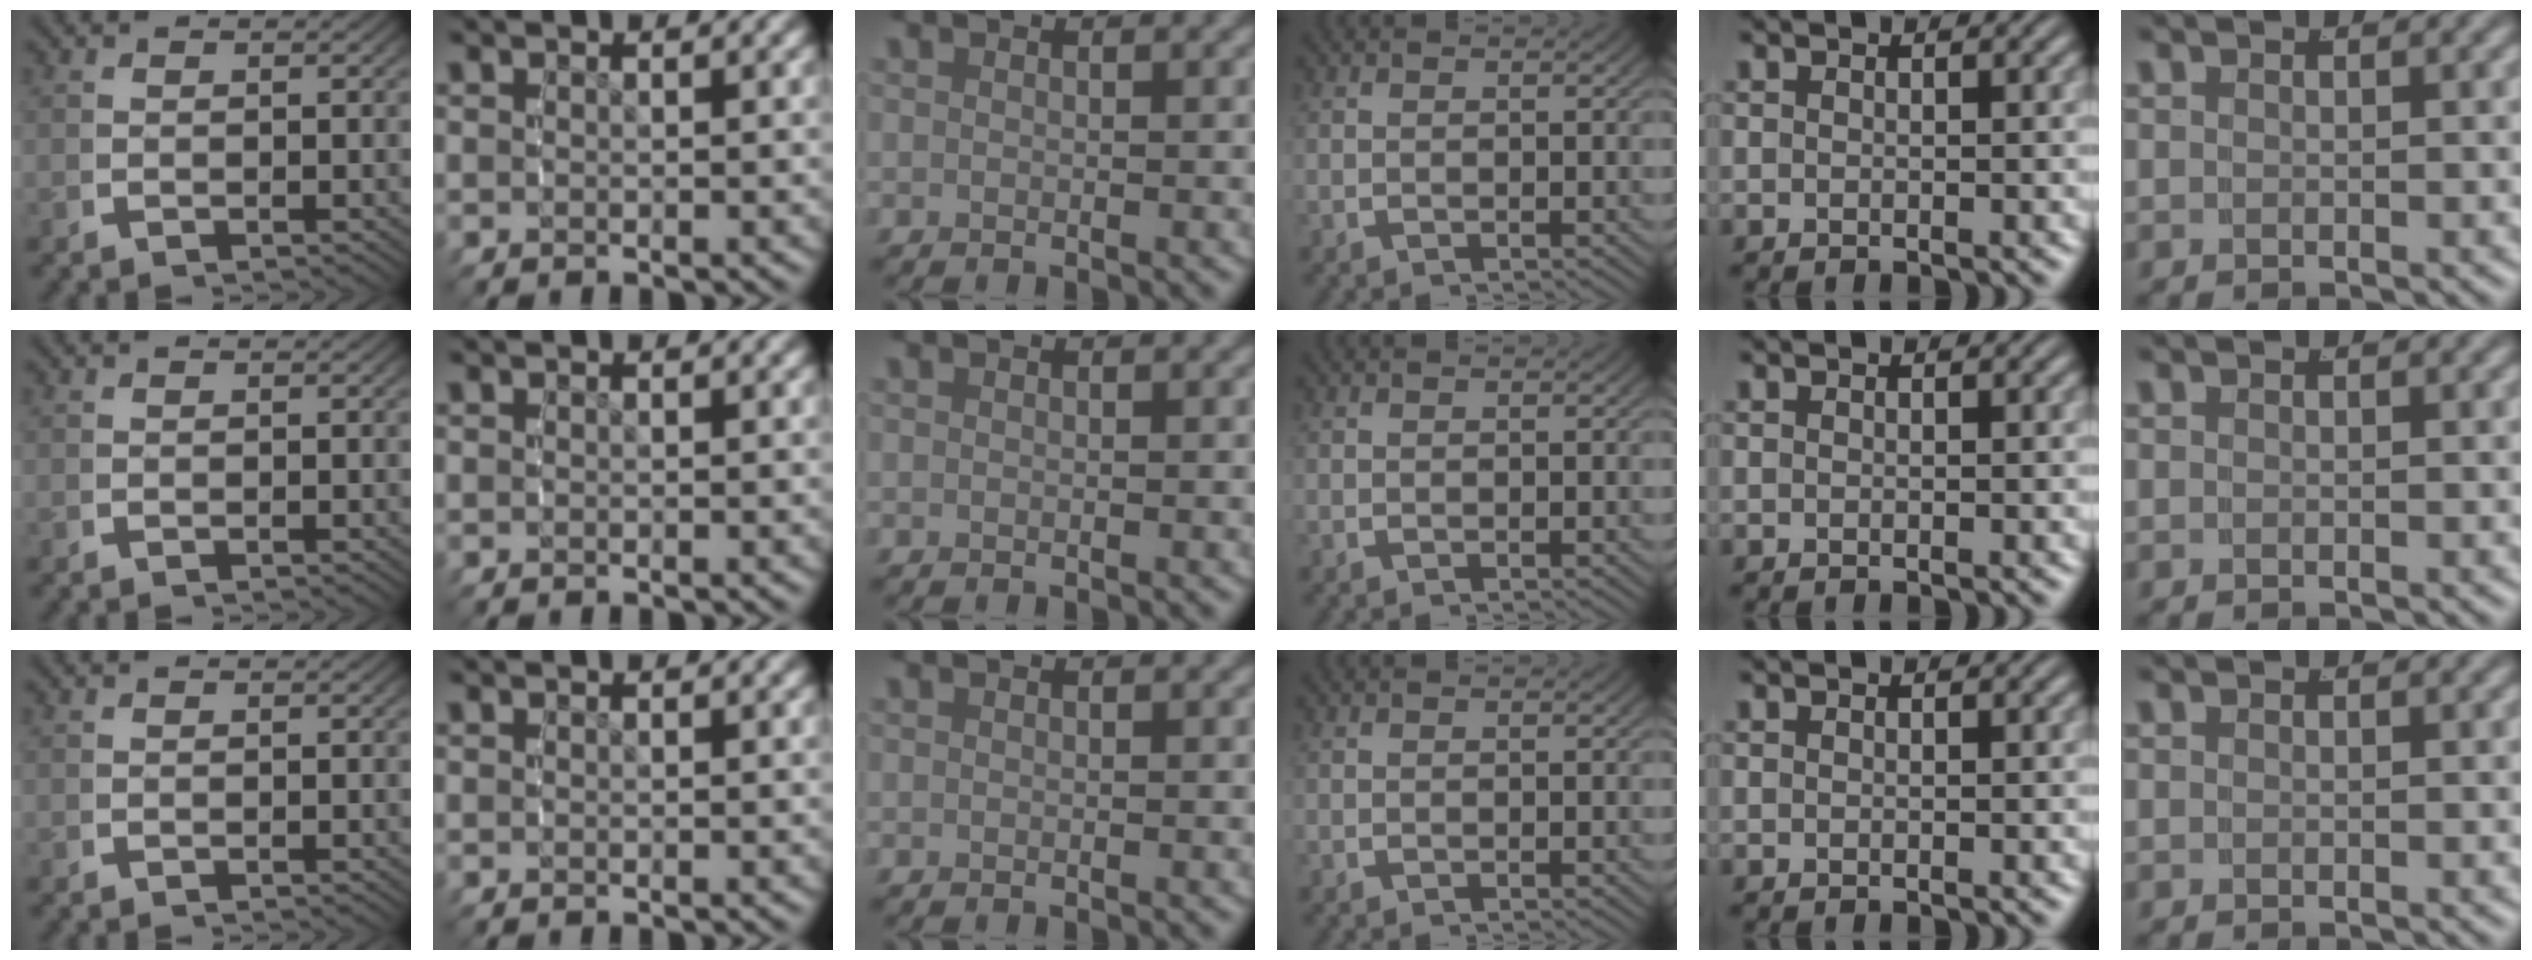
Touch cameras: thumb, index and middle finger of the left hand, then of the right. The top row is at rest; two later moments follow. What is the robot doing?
{"motion": "reach", "object": "bottle cap"}